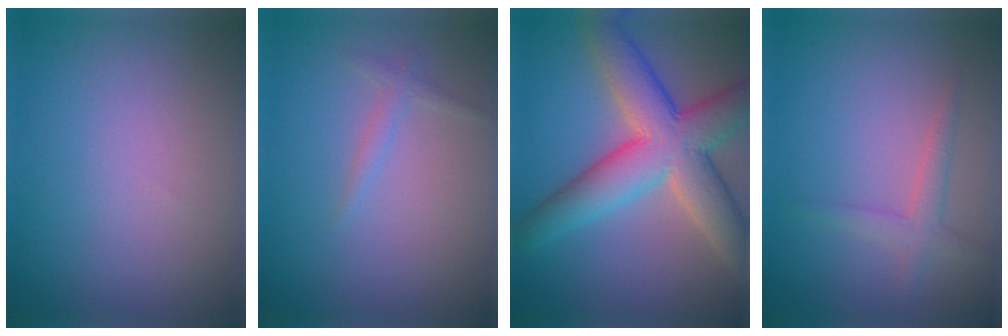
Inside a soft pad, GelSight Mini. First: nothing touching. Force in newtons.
{"total": 1.1, "press": 1.1, "slide": 0.1}
{"total": 9.4, "press": 9.4, "slide": 0.6}
{"total": 1.8, "press": 1.8, "slide": 0.0}